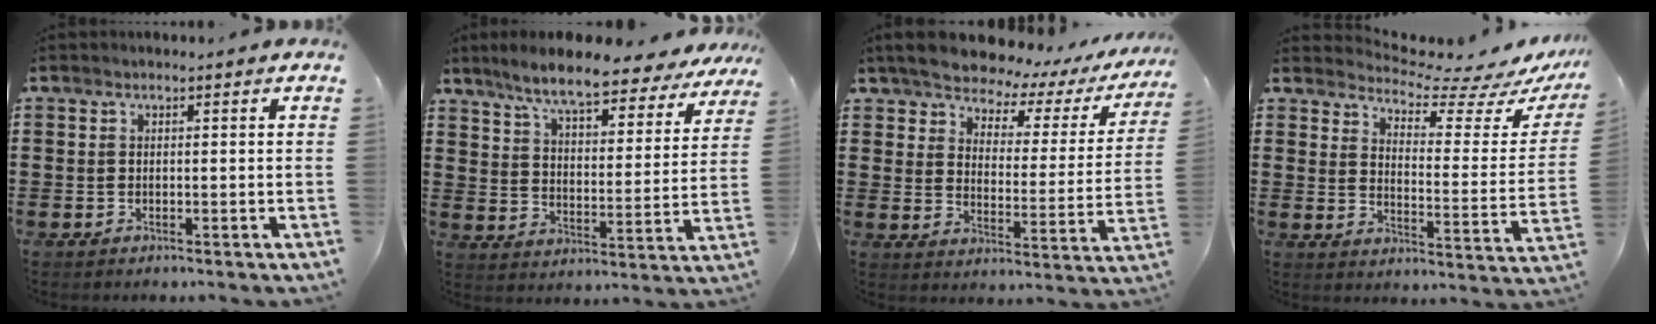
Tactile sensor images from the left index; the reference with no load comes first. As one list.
[{"total": 8.4, "force": [7.3, 0.7, 4.0], "torque": [-0.106, -0.033, 0.126]}, {"total": 6.1, "force": [5.8, 1.1, 1.6], "torque": [-0.066, -0.043, 0.097]}, {"total": 5.9, "force": [5.5, 0.4, 1.9], "torque": [-0.046, -0.052, 0.088]}]